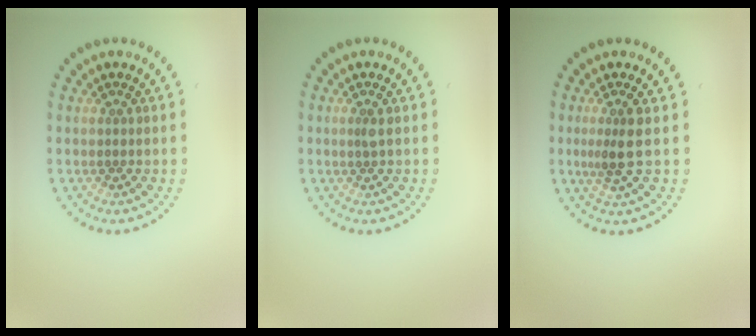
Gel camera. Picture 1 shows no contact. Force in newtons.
{"total": 0.8, "press": 0.5, "slide": 0.6}
{"total": 2.4, "press": 1.8, "slide": 1.6}